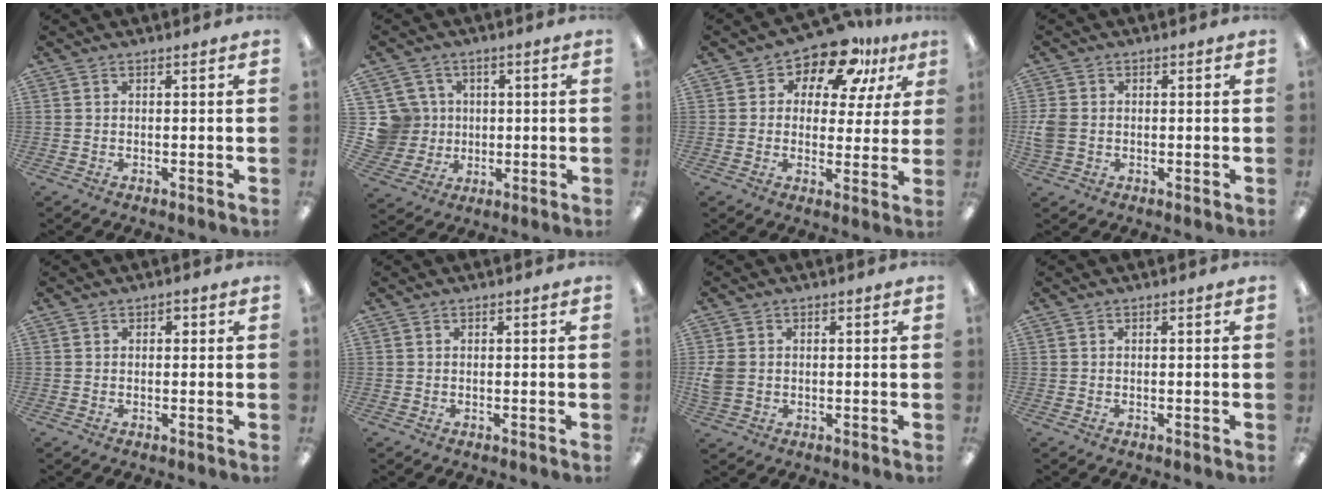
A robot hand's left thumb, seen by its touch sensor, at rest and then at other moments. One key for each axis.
{"total": 9.5, "fx": 1.9, "fy": 9.2, "fz": 1.3, "tx": -0.064, "ty": 0.001, "tz": 0.048}
{"total": 11.2, "fx": 8.1, "fy": 5.5, "fz": 5.3, "tx": -0.084, "ty": -0.054, "tz": 0.145}
{"total": 4.7, "fx": -0.4, "fy": 3.8, "fz": 2.8, "tx": -0.060, "ty": 0.006, "tz": -0.006}
{"total": 1.2, "fx": 0.4, "fy": 0.9, "fz": 0.7, "tx": -0.014, "ty": 0.005, "tz": 0.006}
{"total": 0.0}
{"total": 4.7, "fx": -0.1, "fy": 3.9, "fz": 2.6, "tx": -0.052, "ty": 0.002, "tz": -0.002}
{"total": 0.0}